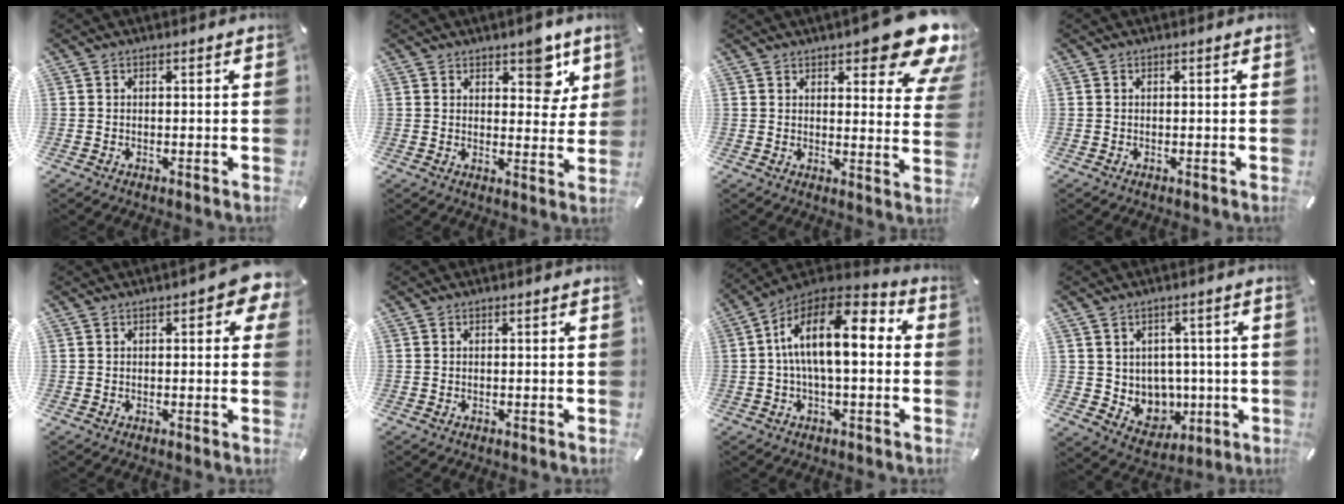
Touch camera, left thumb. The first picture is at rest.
{"total": 7.8, "force": [5.1, 4.3, 4.2], "torque": [-0.024, -0.033, 0.080]}
{"total": 14.1, "force": [9.5, 4.9, 9.2], "torque": [-0.115, -0.069, 0.161]}
{"total": 0.0}
{"total": 5.3, "force": [1.4, 2.4, 4.4], "torque": [-0.055, -0.001, 0.019]}
{"total": 0.0}
{"total": 15.4, "force": [1.6, 6.9, 13.7], "torque": [-0.253, -0.008, 0.026]}
{"total": 7.3, "force": [2.6, 6.8, 0.5], "torque": [-0.019, -0.032, 0.062]}